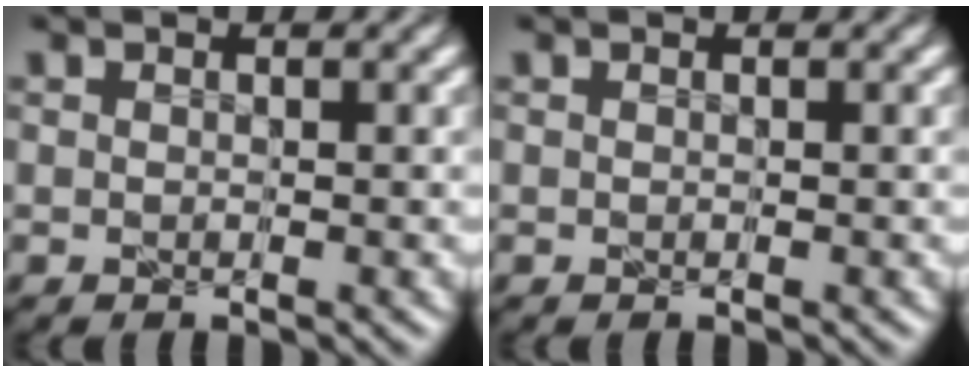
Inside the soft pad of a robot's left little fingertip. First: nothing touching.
{"total": 0.0}